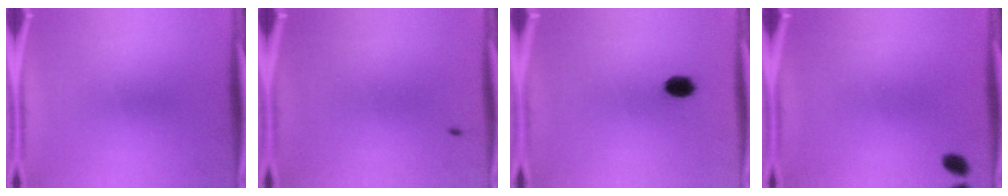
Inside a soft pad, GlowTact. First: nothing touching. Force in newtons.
{"total": 0.8}
{"total": 3.9}
{"total": 1.8}